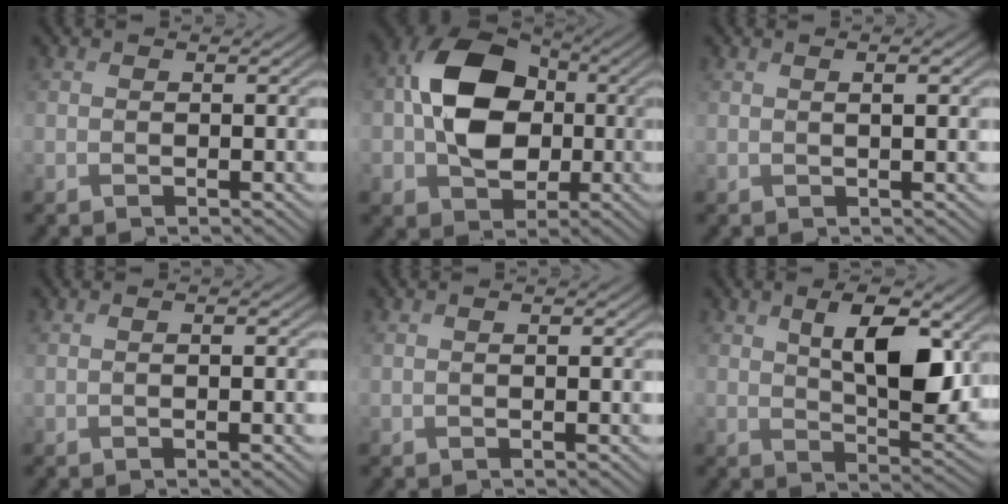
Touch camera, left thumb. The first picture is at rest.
{"total": 12.1, "force": [0.2, 9.1, 8.0], "torque": [-0.163, 0.012, -0.004]}
{"total": 1.8, "force": [0.7, 0.3, 1.6], "torque": [-0.027, 0.003, 0.013]}
{"total": 2.5, "force": [-0.1, 0.5, 2.5], "torque": [-0.045, 0.000, -0.001]}
{"total": 1.3, "force": [0.2, 0.2, 1.3], "torque": [-0.024, 0.002, 0.005]}
{"total": 9.2, "force": [3.1, 4.1, 7.6], "torque": [-0.135, -0.007, 0.058]}